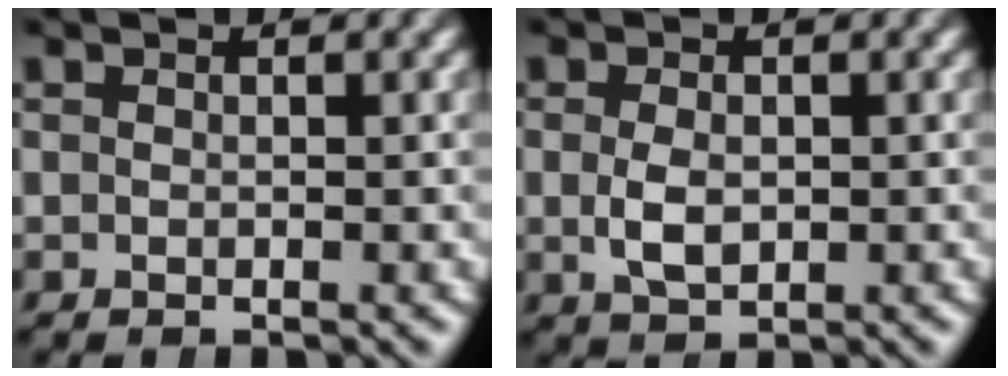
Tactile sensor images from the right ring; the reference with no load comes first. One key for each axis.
{"total": 1.9, "fx": -0.2, "fy": 1.1, "fz": 1.6, "tx": -0.040, "ty": -0.015, "tz": 0.007}